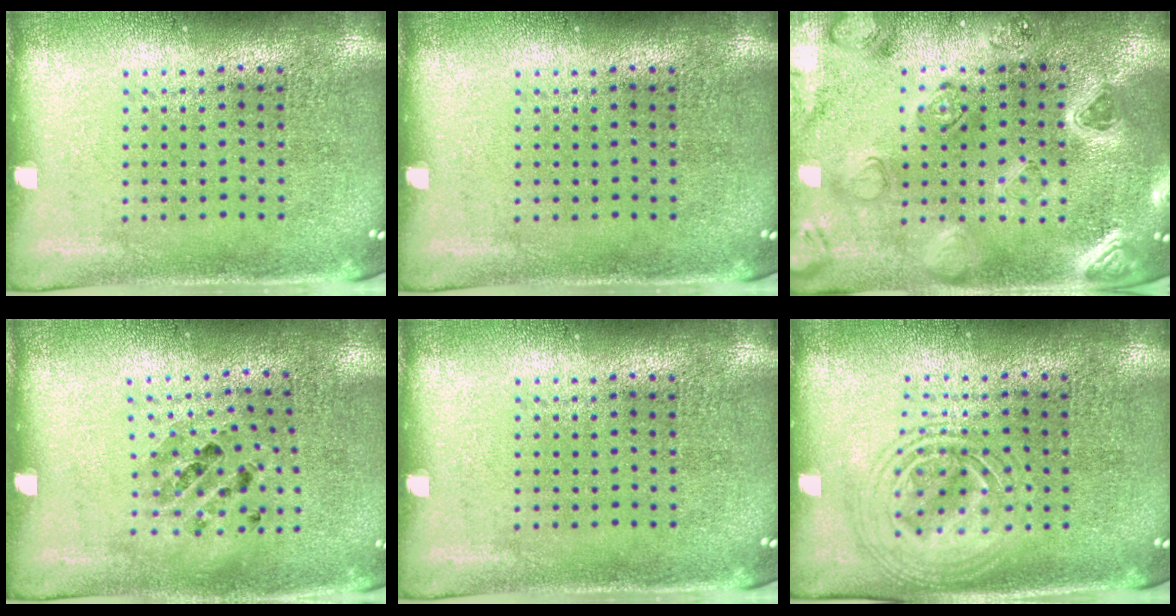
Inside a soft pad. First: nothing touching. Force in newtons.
{"total": 0.0}
{"total": 2.2, "press": 2.2, "slide": 0.4}
{"total": 0.9, "press": 0.7, "slide": 0.5}
{"total": 0.0}
{"total": 1.9, "press": 1.9, "slide": 0.3}